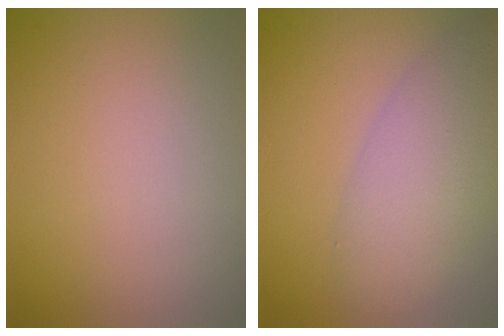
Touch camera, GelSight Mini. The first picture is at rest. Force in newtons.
{"total": 5.2, "press": 5.2, "slide": 0.3}